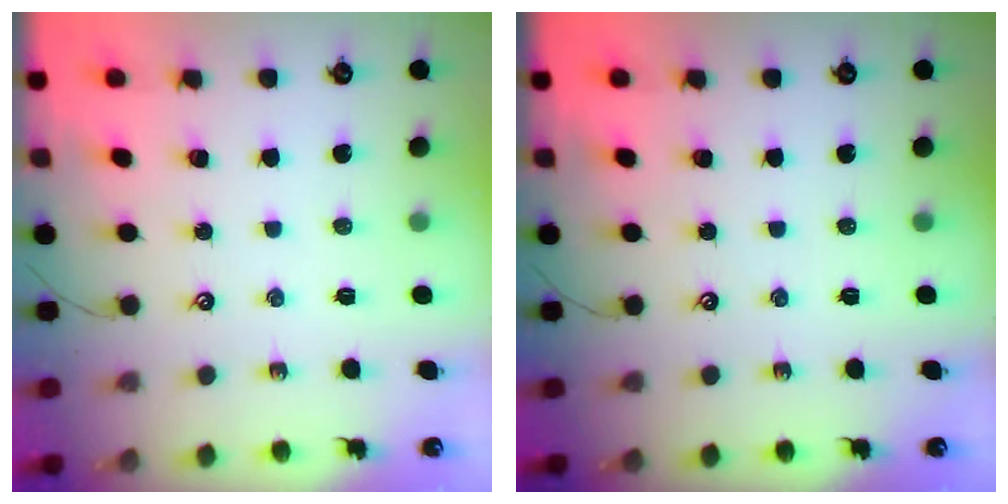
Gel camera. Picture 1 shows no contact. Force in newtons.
{"total": 0.0}